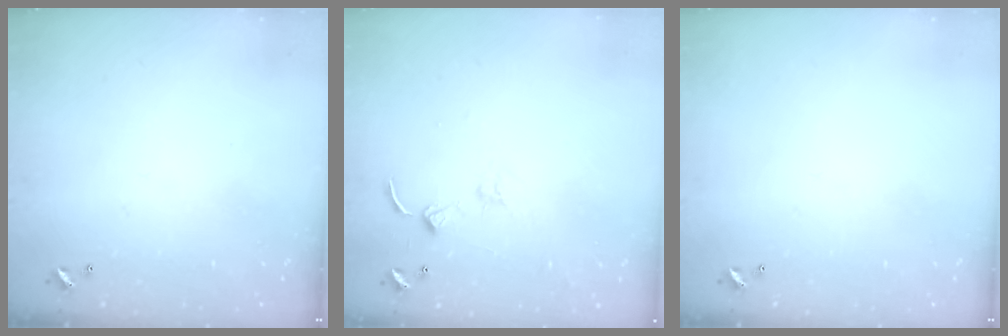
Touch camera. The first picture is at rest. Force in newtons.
{"total": 1.4, "press": 1.3, "slide": 0.3}
{"total": 0.0}